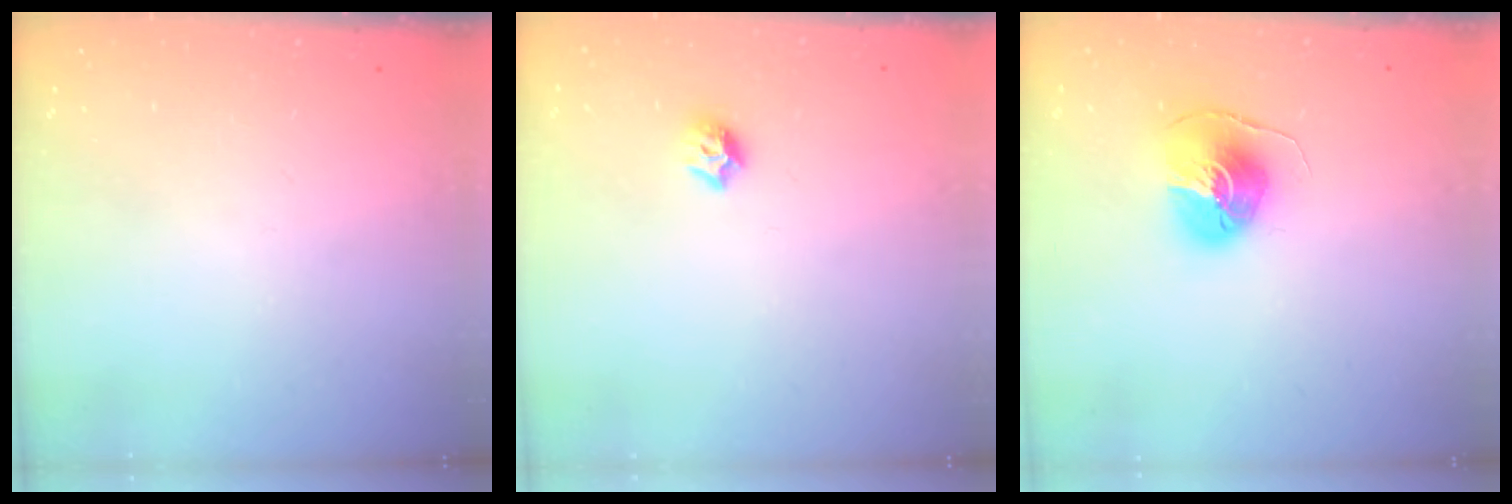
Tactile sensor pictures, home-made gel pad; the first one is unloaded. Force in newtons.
{"total": 6.2, "press": 6.2, "slide": 0.8}
{"total": 8.1, "press": 8.1, "slide": 0.1}